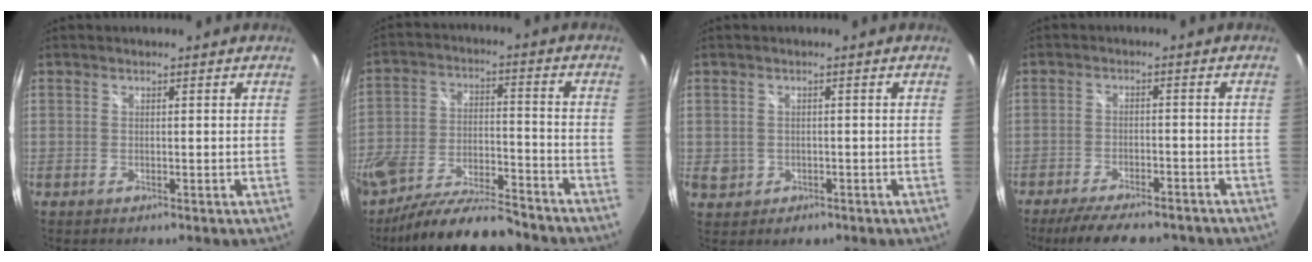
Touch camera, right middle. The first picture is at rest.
{"total": 16.7, "force": [-13.0, 4.9, 9.2], "torque": [-0.190, -0.037, -0.213]}
{"total": 3.8, "force": [-0.6, 3.5, 1.3], "torque": [-0.030, -0.001, -0.002]}
{"total": 13.1, "force": [-10.7, 3.8, 6.5], "torque": [-0.132, -0.021, -0.156]}